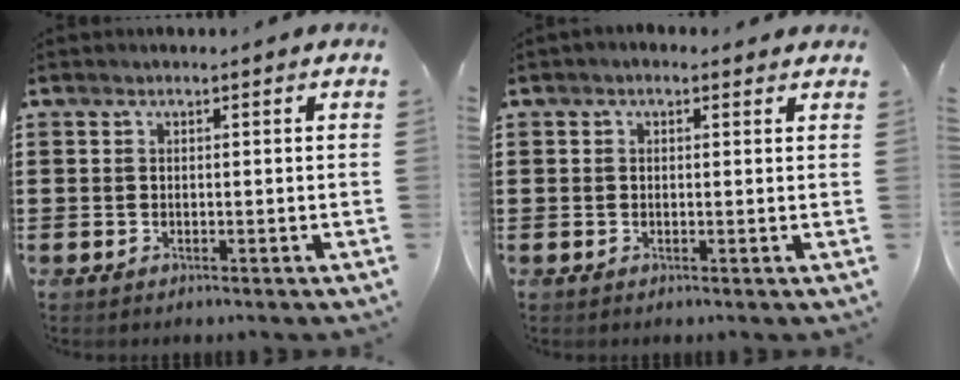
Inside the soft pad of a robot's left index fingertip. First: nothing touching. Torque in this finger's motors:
{"motor_torque": [2.14, 0.00, 0.26, 0.08]}